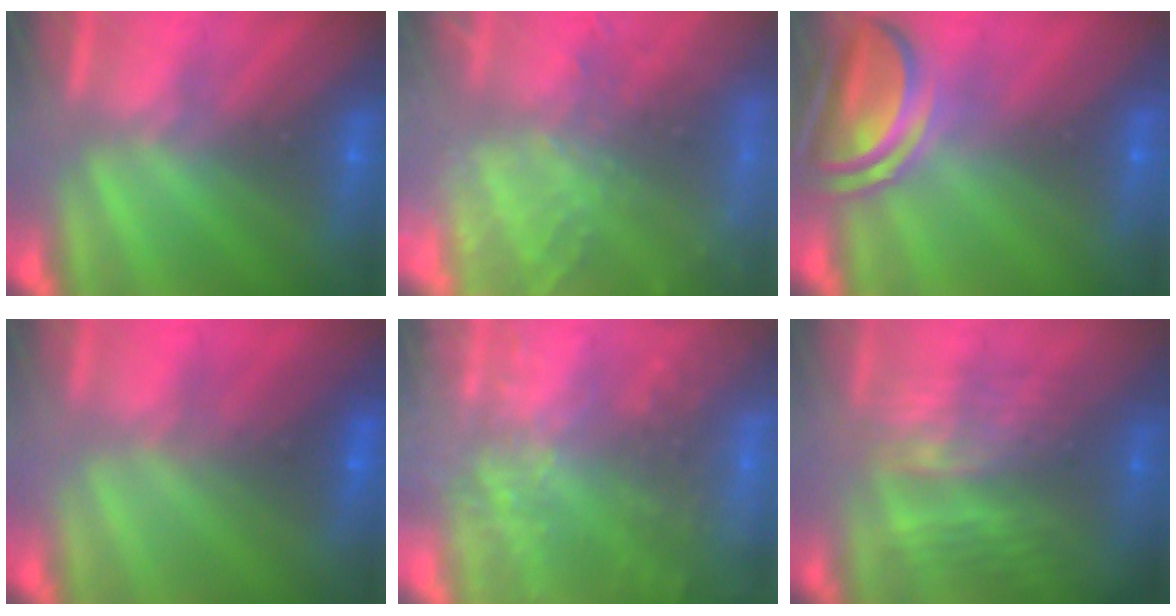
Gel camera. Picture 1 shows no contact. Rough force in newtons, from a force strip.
{"total": 6.8}
{"total": 7.5}
{"total": 1.9}
{"total": 9.1}
{"total": 8.9}